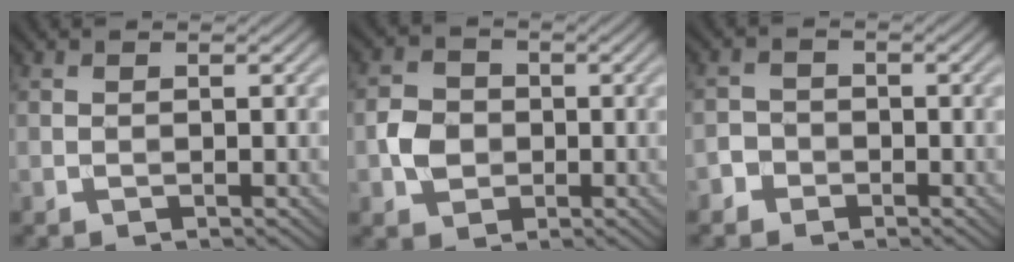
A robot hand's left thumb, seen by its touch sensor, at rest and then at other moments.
{"total": 3.9, "force": [-0.8, 3.3, 1.8], "torque": [-0.039, 0.000, -0.020]}
{"total": 2.1, "force": [-1.3, 1.6, 0.4], "torque": [0.008, 0.003, -0.032]}